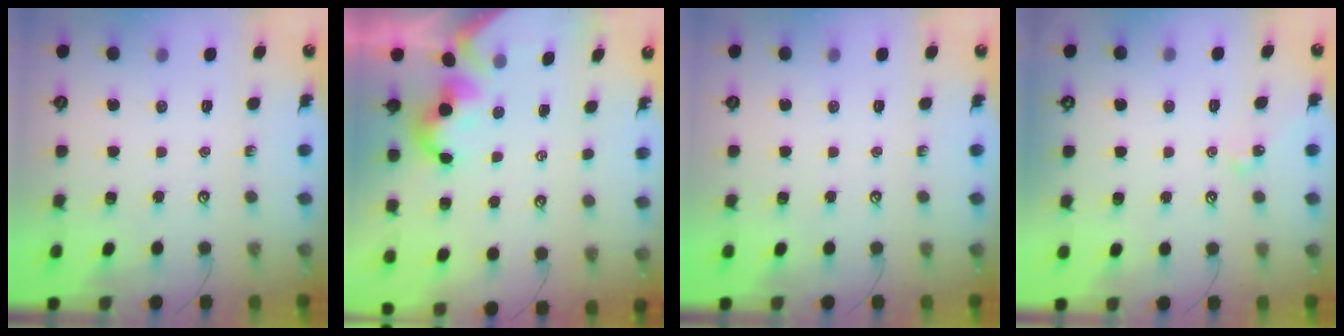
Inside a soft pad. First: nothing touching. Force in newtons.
{"total": 2.0, "press": 2.0, "slide": 0.3}
{"total": 0.0}
{"total": 4.5, "press": 4.4, "slide": 0.6}